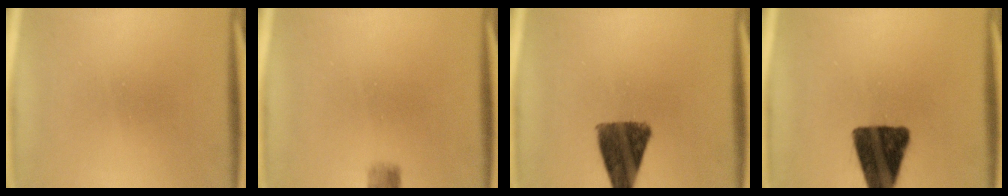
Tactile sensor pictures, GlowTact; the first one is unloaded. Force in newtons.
{"total": 2.2}
{"total": 10.7}
{"total": 15.6}